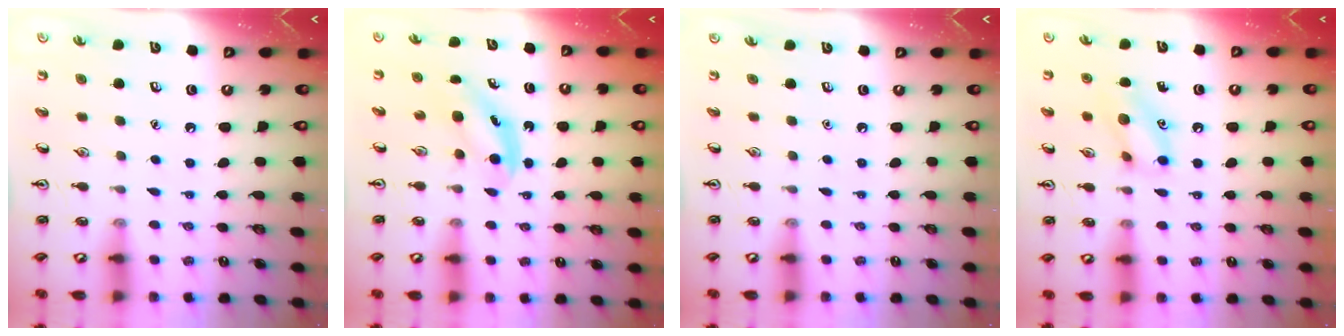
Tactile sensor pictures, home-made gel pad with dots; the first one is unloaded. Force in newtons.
{"total": 4.0, "press": 4.0, "slide": 0.8}
{"total": 0.0}
{"total": 10.2, "press": 10.2, "slide": 1.2}